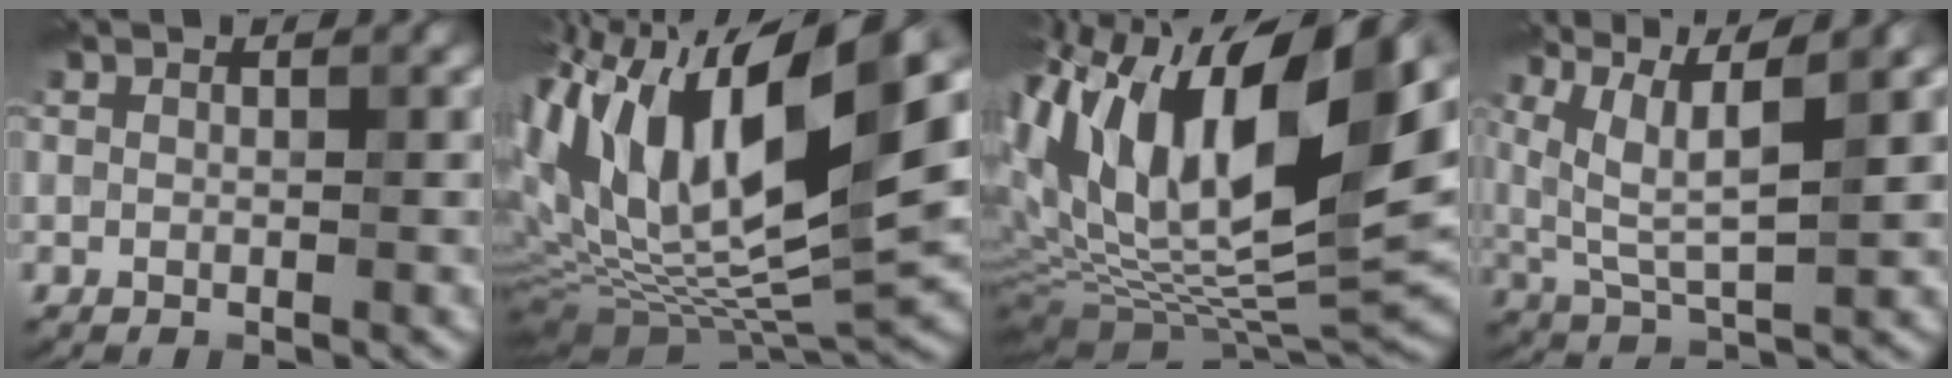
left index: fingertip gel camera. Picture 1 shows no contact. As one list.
[{"total": 17.5, "force": [4.6, 6.6, 15.5], "torque": [-0.299, 0.010, 0.076]}, {"total": 19.2, "force": [4.2, 8.0, 16.9], "torque": [-0.304, 0.008, 0.076]}, {"total": 6.8, "force": [3.4, 1.7, 5.7], "torque": [-0.118, 0.003, 0.069]}]